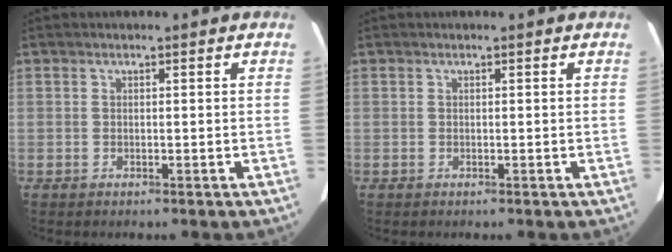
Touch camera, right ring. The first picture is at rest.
{"total": 0.0}